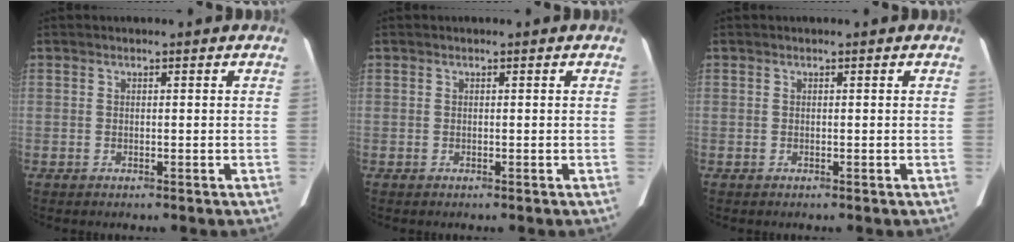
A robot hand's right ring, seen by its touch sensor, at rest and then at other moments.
{"total": 0.0}
{"total": 0.0}